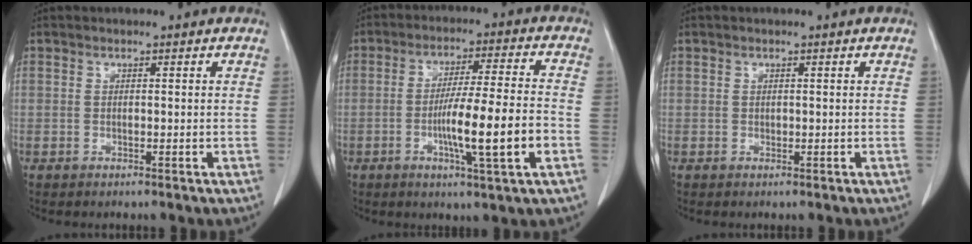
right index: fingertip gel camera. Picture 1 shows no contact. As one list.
[{"total": 11.7, "force": [-3.4, -0.2, 11.2], "torque": [-0.193, -0.005, -0.059]}, {"total": 0.0}]